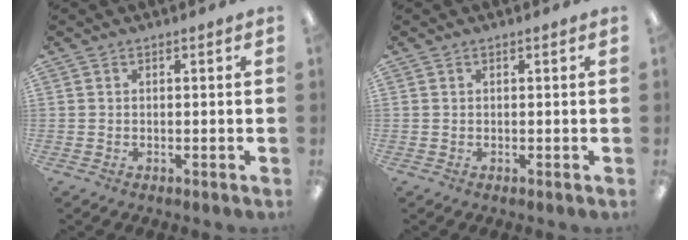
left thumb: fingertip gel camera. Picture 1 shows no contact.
{"total": 0.0}